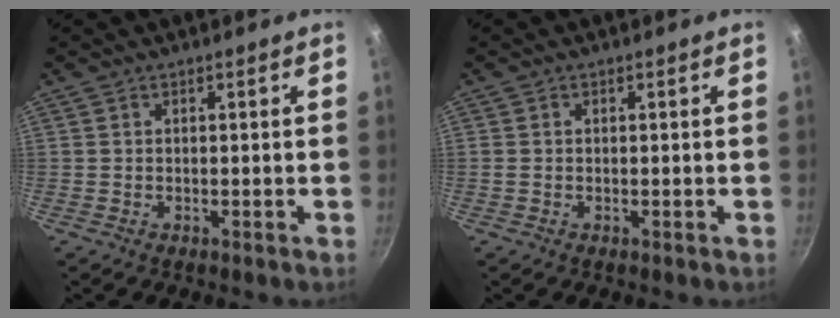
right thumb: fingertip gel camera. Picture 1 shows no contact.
{"total": 0.6, "force": [0.0, 0.5, 0.4], "torque": [-0.008, 0.003, -0.001]}